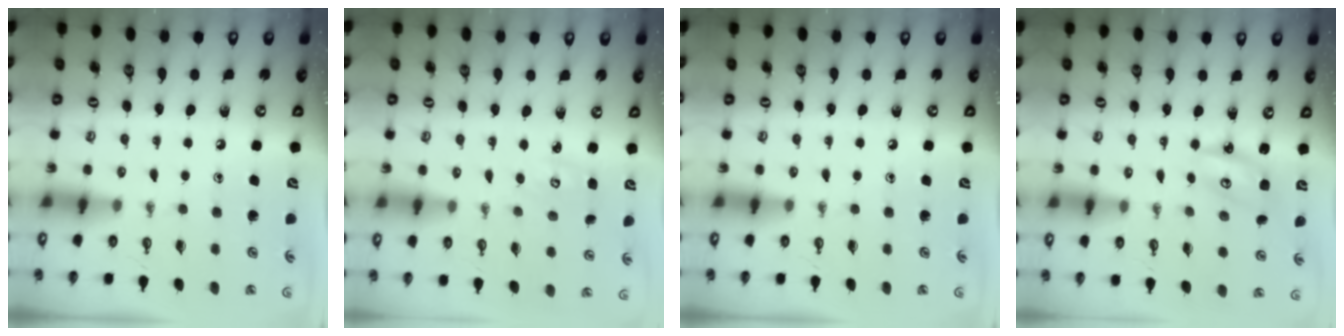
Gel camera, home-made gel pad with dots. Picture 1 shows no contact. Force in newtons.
{"total": 3.6, "press": 3.6, "slide": 0.3}
{"total": 0.0}
{"total": 3.9, "press": 3.9, "slide": 0.2}